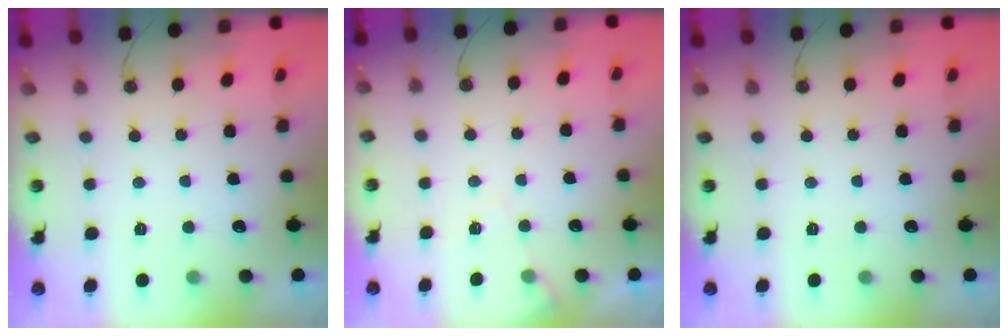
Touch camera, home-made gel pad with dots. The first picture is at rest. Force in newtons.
{"total": 5.6, "press": 5.5, "slide": 0.8}
{"total": 0.0}